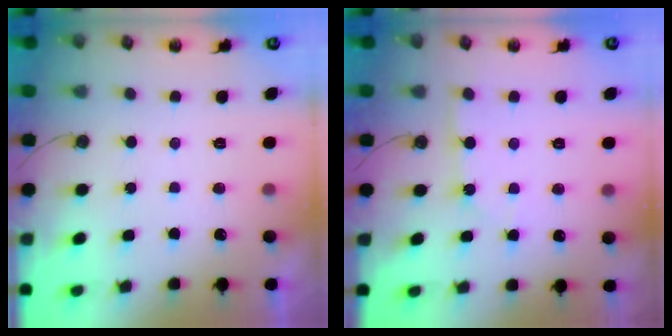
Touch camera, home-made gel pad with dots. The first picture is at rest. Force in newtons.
{"total": 3.2, "press": 3.2, "slide": 0.4}